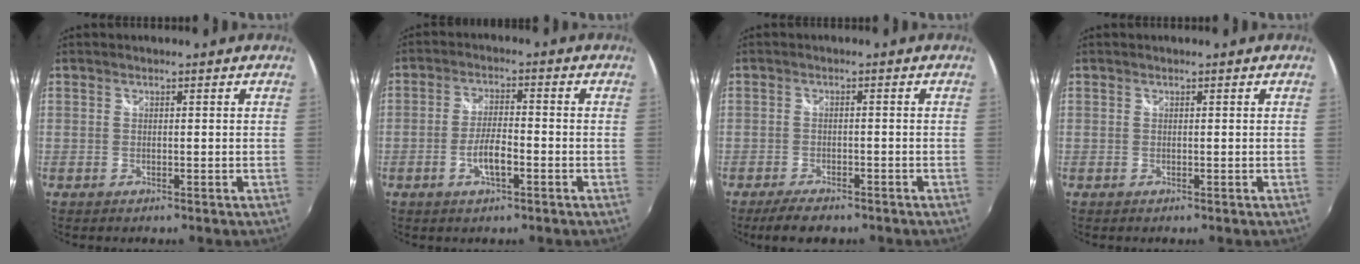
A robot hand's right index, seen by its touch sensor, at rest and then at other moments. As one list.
[{"total": 5.4, "force": [-2.2, 1.4, 4.7], "torque": [-0.094, 0.000, -0.040]}, {"total": 5.2, "force": [-4.1, 1.9, 2.6], "torque": [-0.063, -0.008, -0.069]}, {"total": 0.0}]